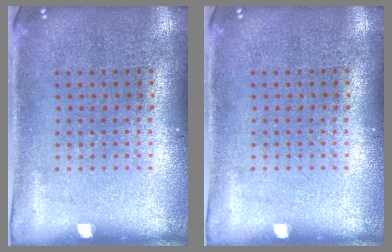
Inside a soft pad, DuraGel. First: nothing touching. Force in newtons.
{"total": 0.0}